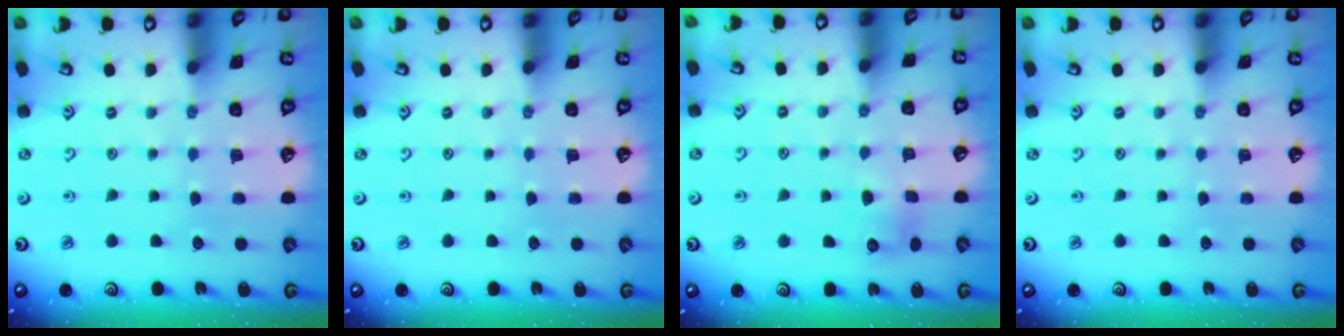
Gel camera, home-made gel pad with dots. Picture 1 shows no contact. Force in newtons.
{"total": 0.0}
{"total": 5.8, "press": 5.7, "slide": 0.6}
{"total": 0.0}